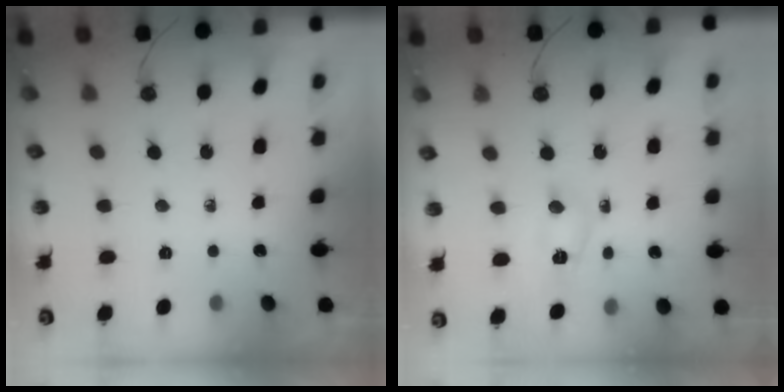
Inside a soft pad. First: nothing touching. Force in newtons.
{"total": 3.9, "press": 3.9, "slide": 0.4}